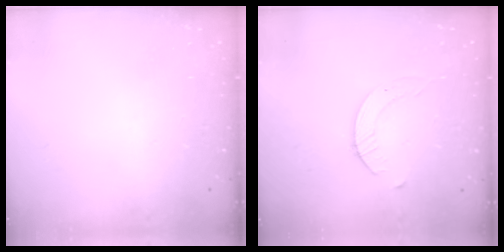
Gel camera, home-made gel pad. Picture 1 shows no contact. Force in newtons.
{"total": 2.6, "press": 2.6, "slide": 0.3}